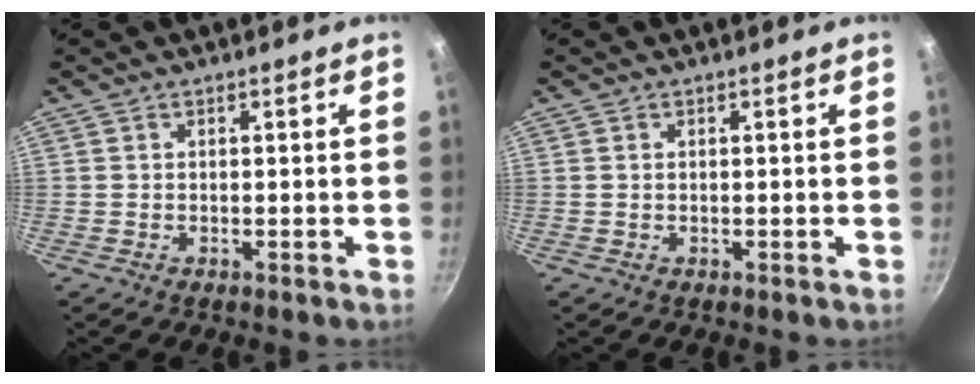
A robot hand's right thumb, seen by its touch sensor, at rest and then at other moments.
{"total": 0.0}